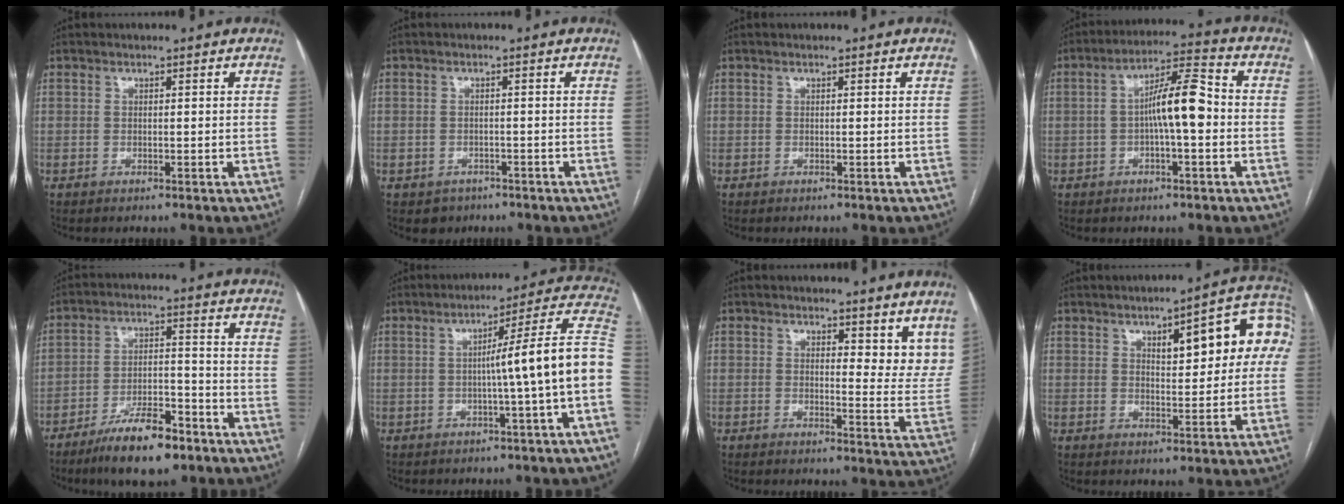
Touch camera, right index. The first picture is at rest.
{"total": 3.0, "force": [-1.7, 2.5, 0.2], "torque": [-0.001, 0.009, -0.021]}
{"total": 0.0}
{"total": 9.1, "force": [-0.7, 1.6, 8.9], "torque": [-0.153, 0.027, -0.015]}
{"total": 11.1, "force": [-7.8, 3.1, 7.3], "torque": [-0.125, 0.001, -0.132]}
{"total": 12.8, "force": [-1.8, -1.7, 12.6], "torque": [-0.160, 0.033, -0.032]}
{"total": 8.1, "force": [6.5, 3.1, 3.7], "torque": [-0.025, -0.027, 0.064]}
{"total": 12.9, "force": [3.7, 3.8, 11.8], "torque": [-0.144, 0.033, 0.046]}